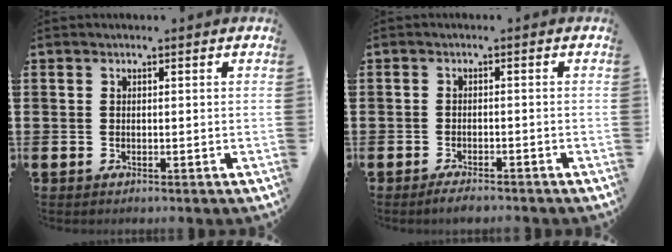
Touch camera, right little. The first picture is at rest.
{"total": 1.6, "force": [-1.4, 0.1, 0.6], "torque": [-0.013, 0.001, -0.028]}